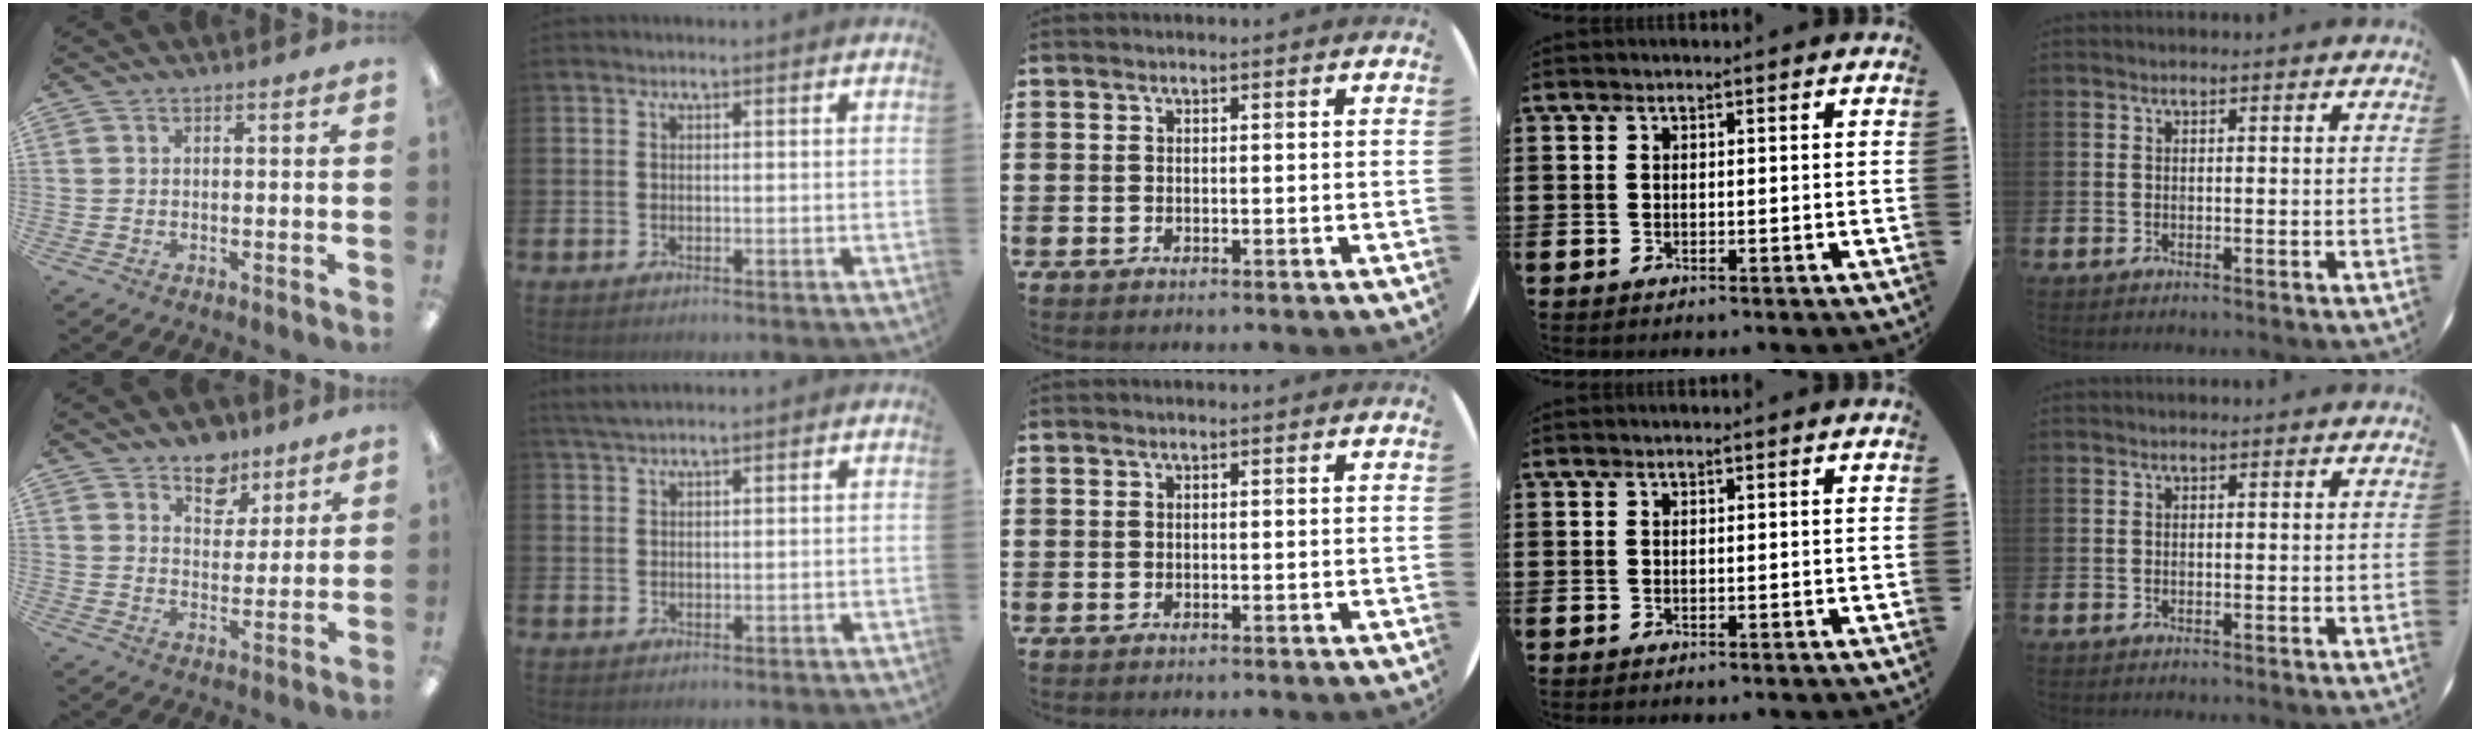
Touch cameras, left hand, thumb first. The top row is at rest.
{"thumb": {"total": 8.4, "force": [6.5, 5.0, 1.7], "torque": [-0.015, -0.043, 0.118]}, "index": {"total": 2.3, "force": [2.0, 0.4, 1.2], "torque": [-0.025, 0.004, 0.036]}}